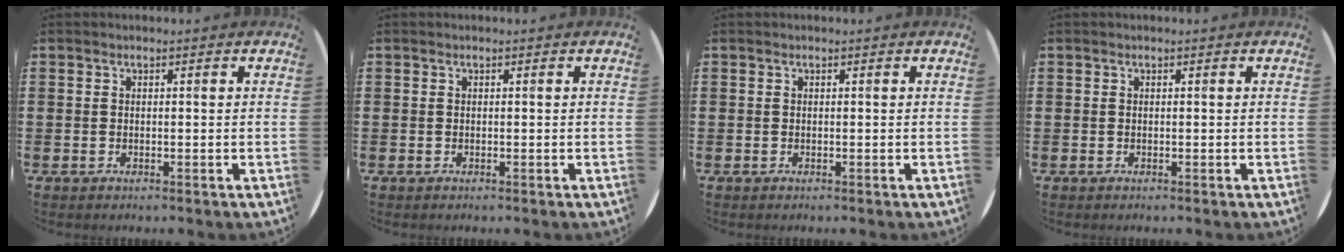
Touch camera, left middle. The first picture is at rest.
{"total": 0.0}
{"total": 0.0}
{"total": 0.0}